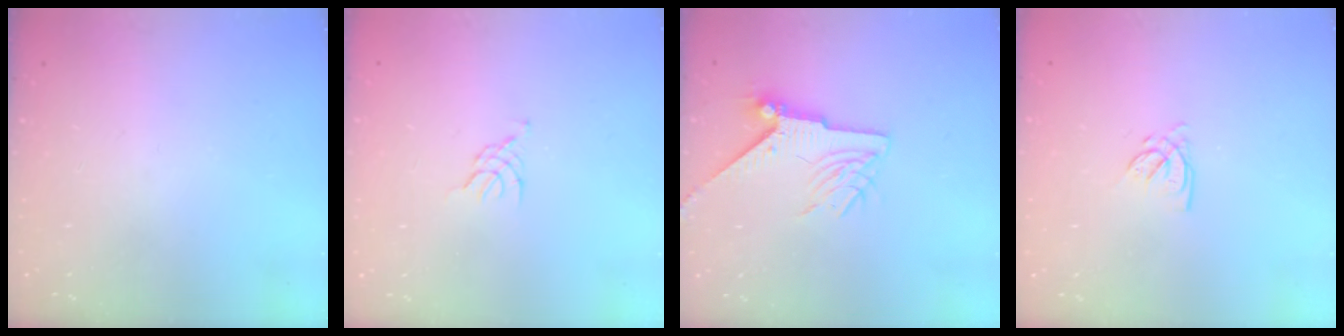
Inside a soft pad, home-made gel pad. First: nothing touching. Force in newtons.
{"total": 0.8, "press": 0.7, "slide": 0.3}
{"total": 8.0, "press": 8.0, "slide": 0.1}
{"total": 2.8, "press": 2.8, "slide": 0.1}